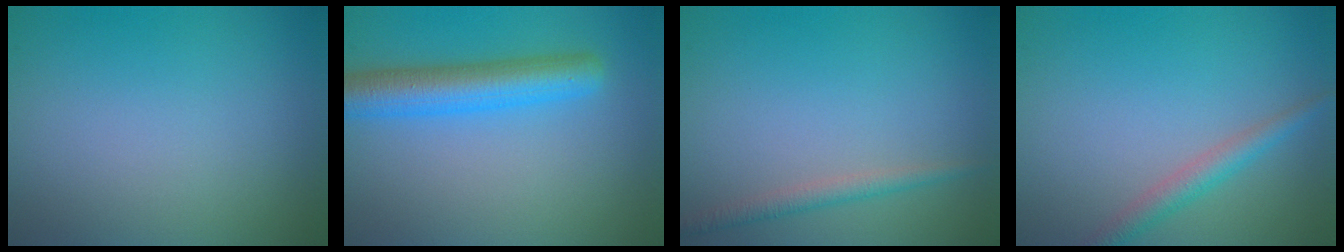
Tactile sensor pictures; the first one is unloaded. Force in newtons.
{"total": 5.7, "press": 5.7, "slide": 0.1}
{"total": 1.7, "press": 1.7, "slide": 0.1}
{"total": 2.4, "press": 2.4, "slide": 0.1}